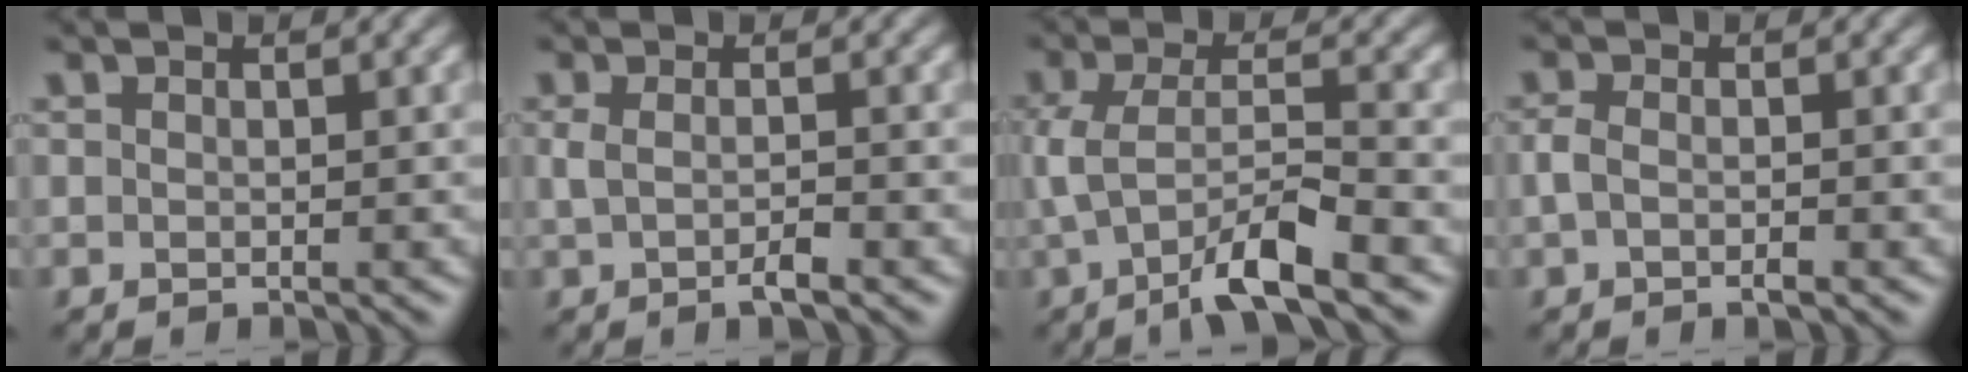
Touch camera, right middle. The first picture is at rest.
{"total": 2.0, "force": [-0.6, 0.5, 1.9], "torque": [-0.041, -0.006, -0.013]}
{"total": 5.9, "force": [-2.6, 1.3, 5.2], "torque": [-0.108, 0.003, -0.052]}
{"total": 1.9, "force": [-0.7, 1.0, 1.5], "torque": [-0.034, -0.001, -0.017]}